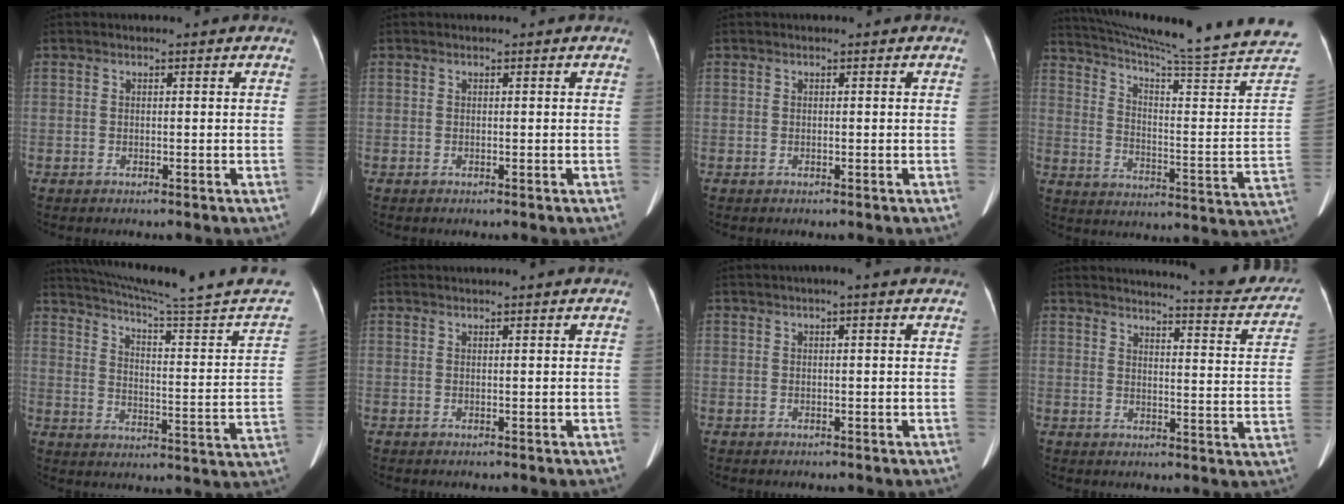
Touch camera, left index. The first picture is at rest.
{"total": 0.0}
{"total": 0.0}
{"total": 28.4, "force": [25.6, -1.8, 12.1], "torque": [-0.200, -0.120, 0.331]}
{"total": 22.9, "force": [20.7, -1.9, 9.7], "torque": [-0.154, -0.075, 0.269]}
{"total": 2.1, "force": [1.9, -0.4, 0.7], "torque": [-0.008, 0.023, 0.033]}
{"total": 1.8, "force": [1.3, 0.0, 1.3], "torque": [-0.018, 0.019, 0.015]}
{"total": 17.7, "force": [16.7, 1.7, 5.6], "torque": [-0.061, -0.067, 0.181]}